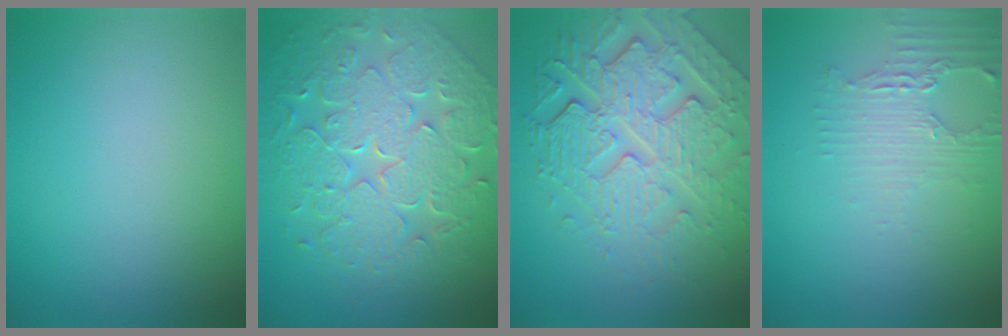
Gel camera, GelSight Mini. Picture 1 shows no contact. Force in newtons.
{"total": 9.3, "press": 6.7, "slide": 6.4}
{"total": 7.8, "press": 5.5, "slide": 5.5}
{"total": 2.4, "press": 2.3, "slide": 0.9}